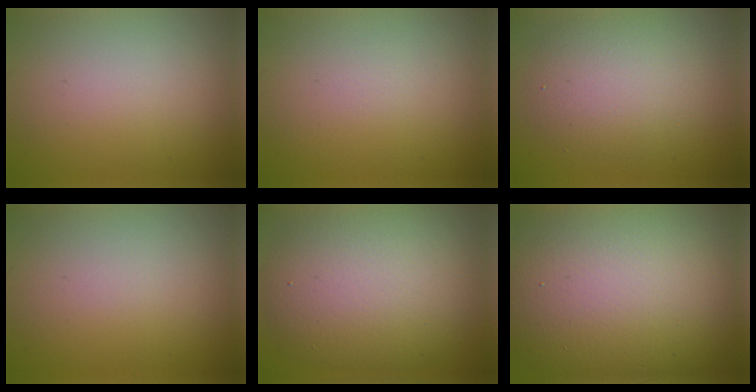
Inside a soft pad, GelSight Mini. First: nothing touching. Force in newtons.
{"total": 0.0}
{"total": 4.6, "press": 4.5, "slide": 0.4}
{"total": 0.0}
{"total": 10.6, "press": 10.6, "slide": 0.5}
{"total": 17.8, "press": 17.8, "slide": 1.3}